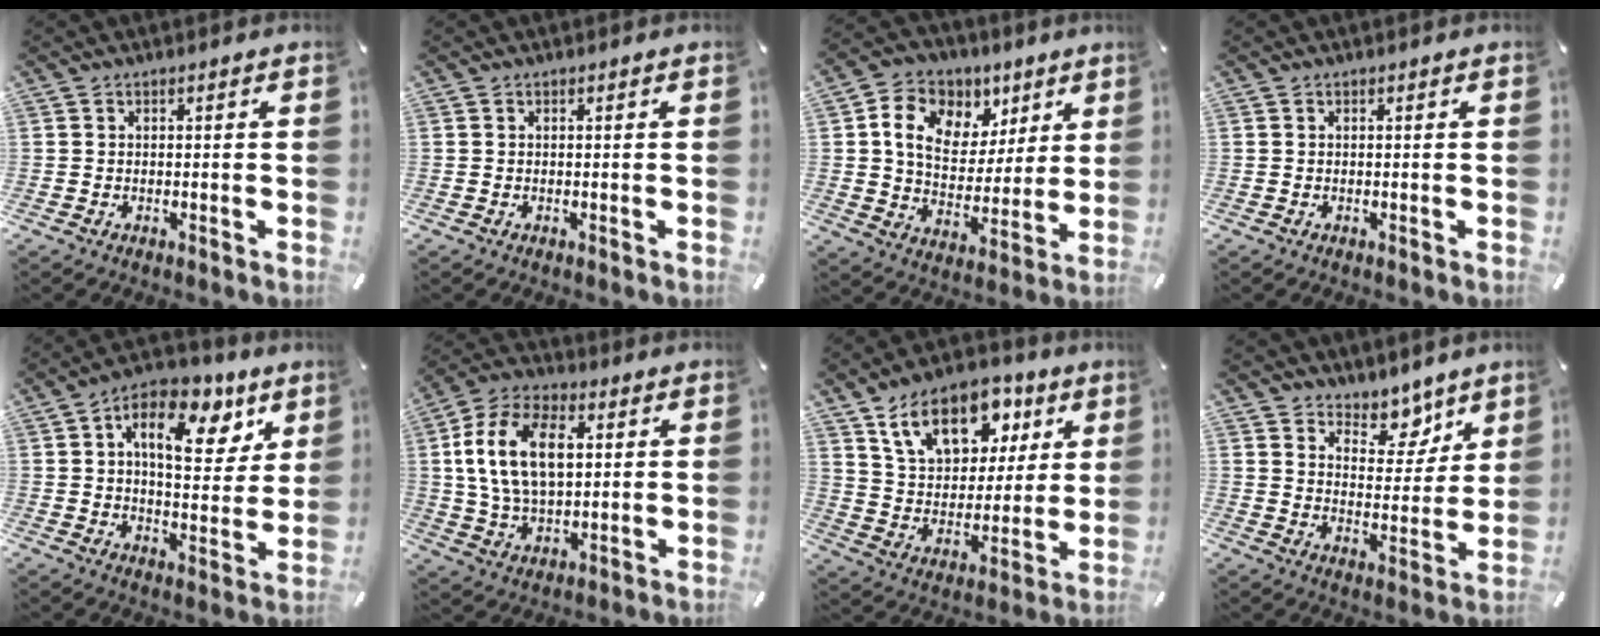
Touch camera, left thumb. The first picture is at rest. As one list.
[{"total": 0.0}, {"total": 12.8, "force": [5.8, 10.1, 5.3], "torque": [-0.097, -0.022, 0.112]}, {"total": 0.0}, {"total": 15.3, "force": [7.4, 8.6, 10.3], "torque": [-0.143, -0.036, 0.121]}, {"total": 15.8, "force": [3.2, 10.1, 11.7], "torque": [-0.256, 0.008, 0.051]}, {"total": 17.5, "force": [9.7, 11.3, 9.2], "torque": [-0.154, -0.036, 0.175]}, {"total": 8.7, "force": [6.9, 5.0, 1.5], "torque": [-0.014, -0.068, 0.123]}]